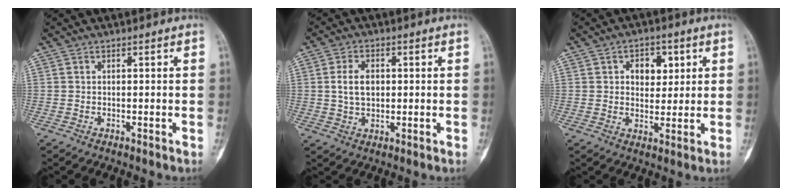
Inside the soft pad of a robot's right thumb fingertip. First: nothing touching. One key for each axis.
{"total": 5.6, "fx": 0.7, "fy": 3.6, "fz": 4.1, "tx": -0.068, "ty": 0.000, "tz": 0.012}
{"total": 6.4, "fx": 2.0, "fy": 4.4, "fz": 4.1, "tx": -0.023, "ty": -0.006, "tz": 0.027}